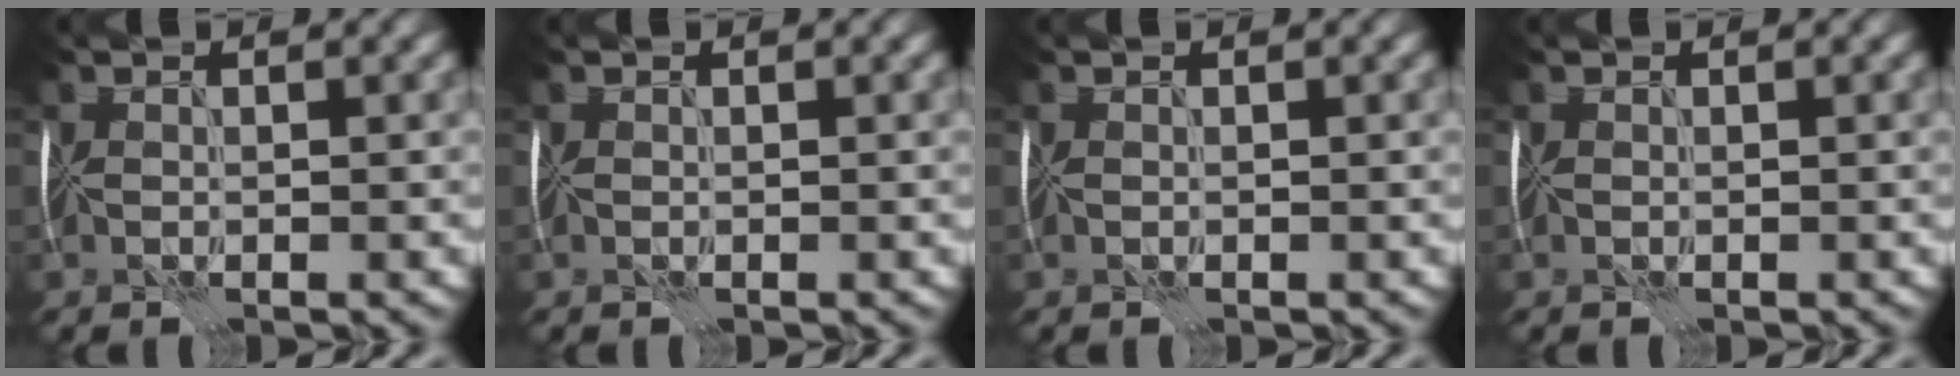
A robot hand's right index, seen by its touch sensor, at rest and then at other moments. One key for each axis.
{"total": 0.0}
{"total": 0.0}
{"total": 0.0}